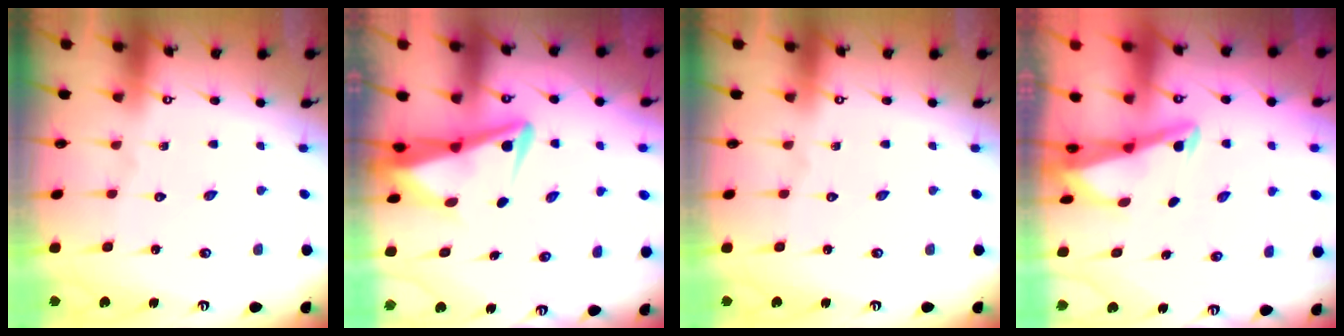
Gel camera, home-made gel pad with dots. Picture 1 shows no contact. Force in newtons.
{"total": 6.3, "press": 6.2, "slide": 1.5}
{"total": 0.0}
{"total": 3.1, "press": 3.1, "slide": 0.3}